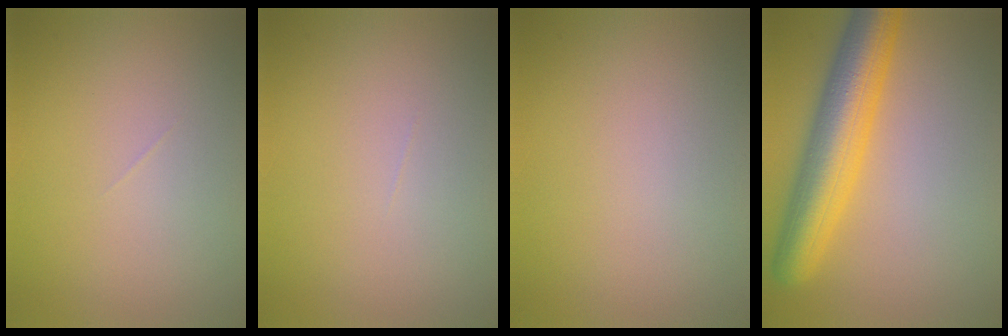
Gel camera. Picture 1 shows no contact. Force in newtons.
{"total": 0.0}
{"total": 0.0}
{"total": 7.5, "press": 7.5, "slide": 0.3}